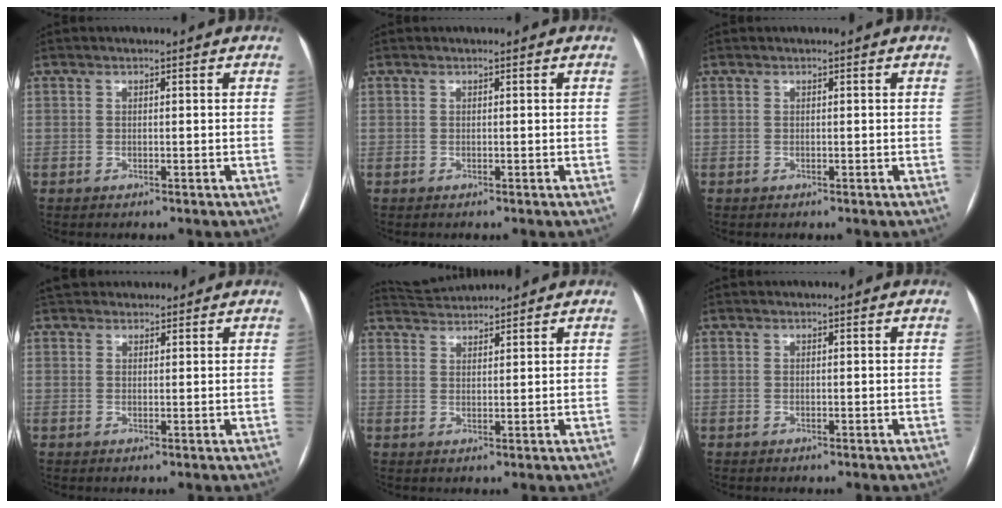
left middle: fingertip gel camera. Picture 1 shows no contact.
{"total": 0.0}
{"total": 0.0}
{"total": 5.4, "force": [4.9, 2.0, 1.1], "torque": [-0.007, 0.035, 0.077]}
{"total": 4.1, "force": [4.1, -0.1, 0.0], "torque": [-0.008, 0.023, 0.076]}
{"total": 0.0}